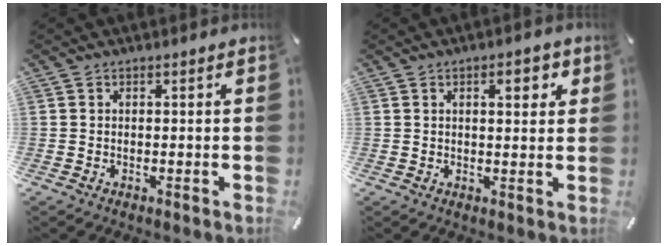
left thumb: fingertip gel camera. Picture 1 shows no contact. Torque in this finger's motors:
{"motor_torque": [0.82, 0.51, 0.55, -0.50, 0.16]}